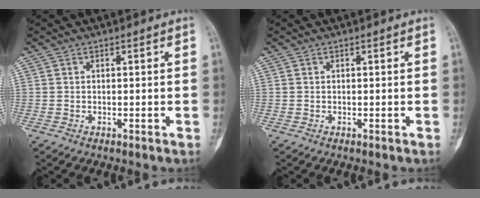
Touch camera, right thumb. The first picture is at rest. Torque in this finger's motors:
{"motor_torque": [0.28, 0.26, 0.01, -0.02, 0.02]}